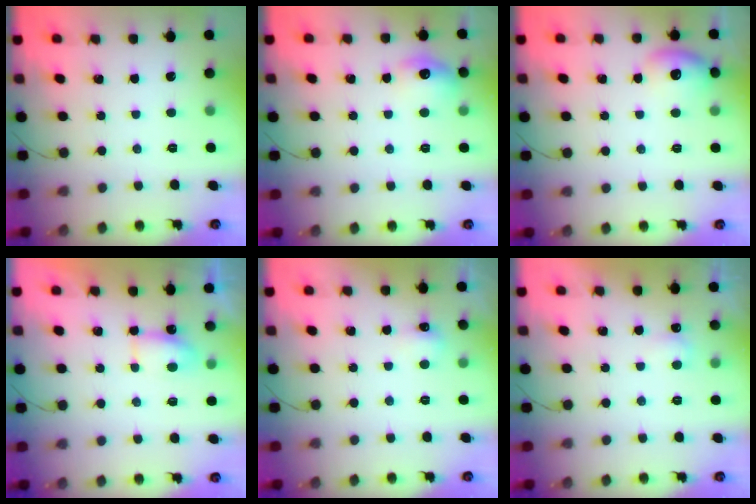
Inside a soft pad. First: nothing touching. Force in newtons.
{"total": 9.4, "press": 9.4, "slide": 0.5}
{"total": 9.4, "press": 9.3, "slide": 1.3}
{"total": 4.2, "press": 4.1, "slide": 1.0}
{"total": 3.9, "press": 3.7, "slide": 1.0}
{"total": 2.5, "press": 2.4, "slide": 0.5}